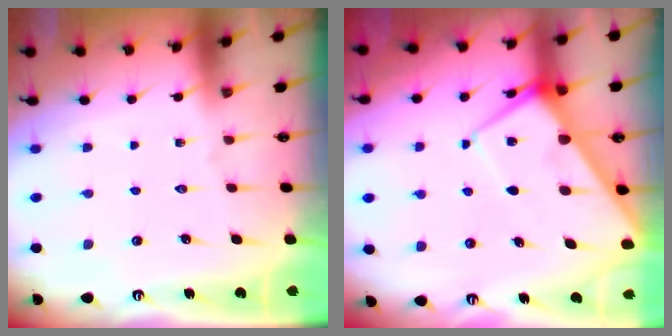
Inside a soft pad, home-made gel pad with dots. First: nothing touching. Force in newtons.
{"total": 7.9, "press": 7.8, "slide": 0.8}